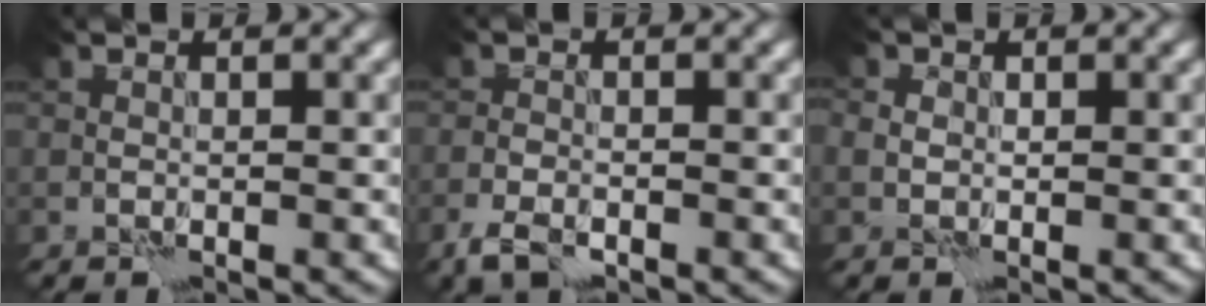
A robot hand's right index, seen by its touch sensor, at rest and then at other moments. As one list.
[{"total": 2.4, "force": [-1.6, 1.1, 1.5], "torque": [-0.035, -0.003, -0.038]}, {"total": 0.7, "force": [0.1, 0.7, 0.1], "torque": [-0.001, 0.004, -0.002]}]